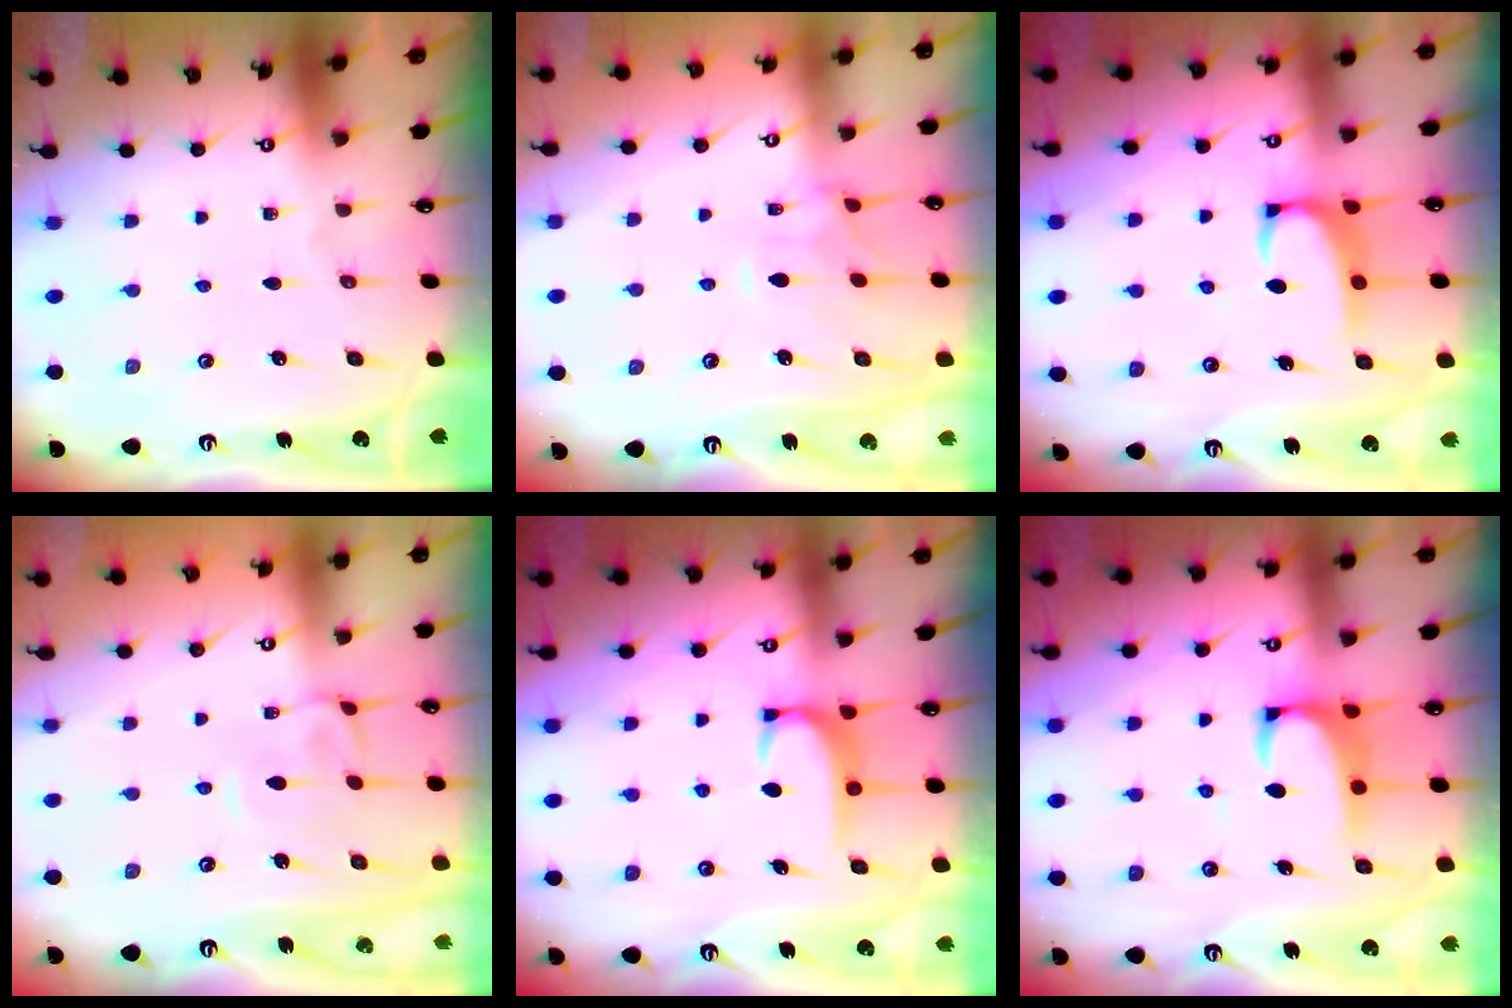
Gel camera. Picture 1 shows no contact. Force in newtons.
{"total": 1.6, "press": 1.3, "slide": 1.0}
{"total": 2.4, "press": 2.3, "slide": 0.7}
{"total": 1.7, "press": 1.5, "slide": 0.8}
{"total": 2.8, "press": 2.8, "slide": 0.4}
{"total": 2.2, "press": 2.0, "slide": 0.9}